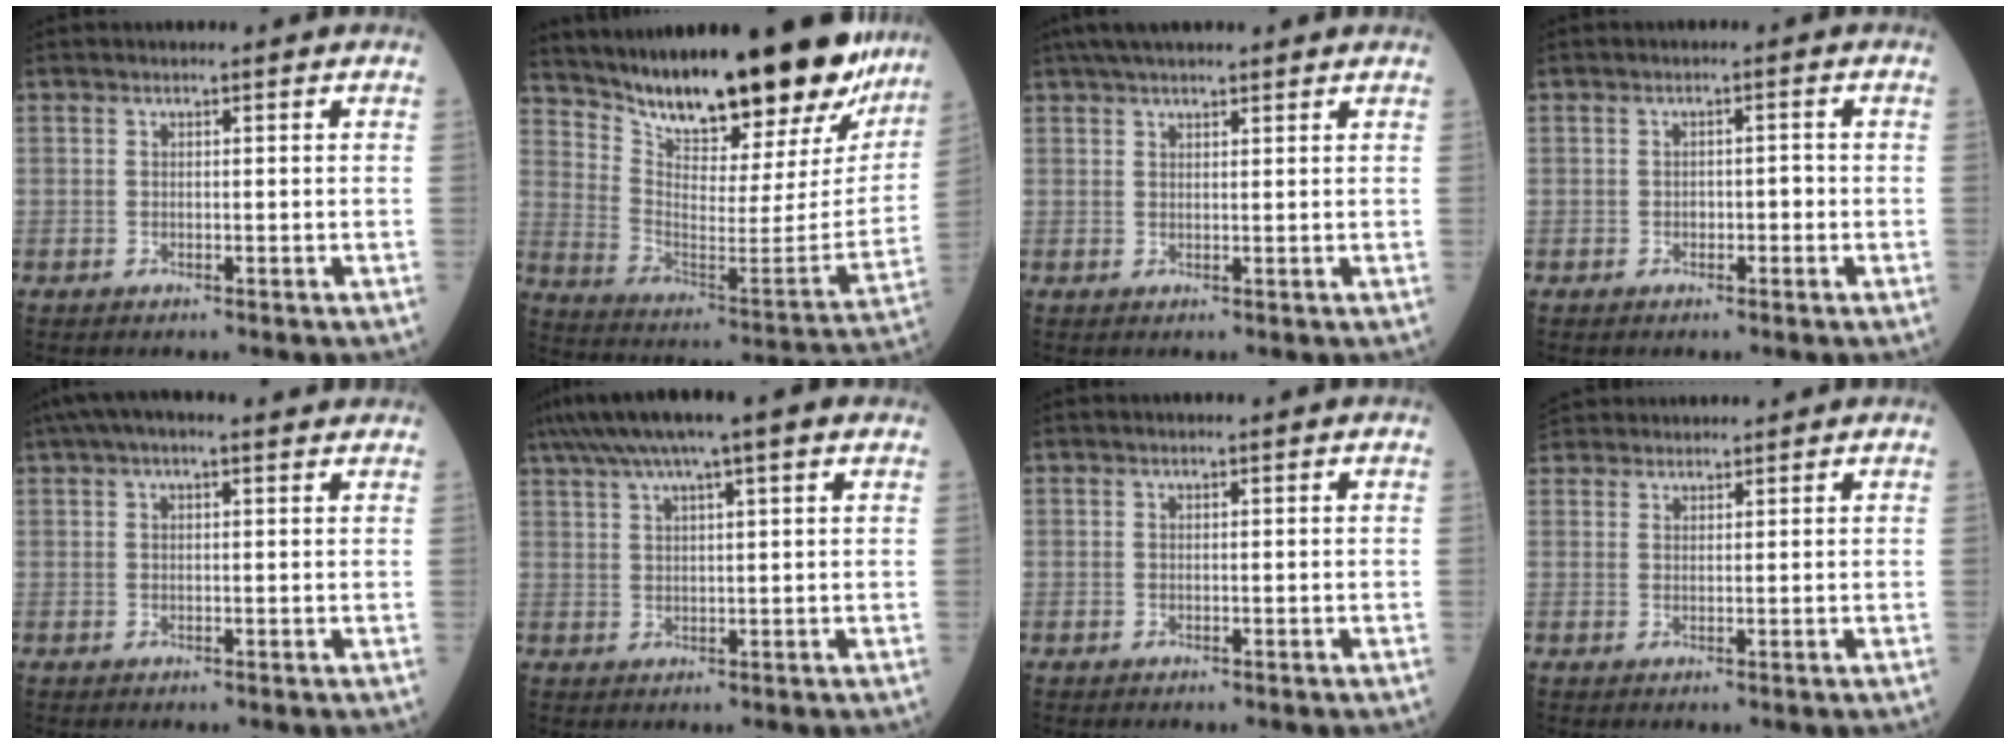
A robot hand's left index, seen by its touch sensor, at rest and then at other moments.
{"total": 28.8, "force": [24.4, 6.4, 13.8], "torque": [-0.230, -0.071, 0.342]}
{"total": 8.5, "force": [7.1, 1.2, 4.5], "torque": [-0.073, 0.042, 0.106]}
{"total": 1.6, "force": [-0.4, 0.9, 1.2], "torque": [-0.015, 0.009, -0.006]}
{"total": 9.2, "force": [7.0, 2.1, 5.5], "torque": [-0.096, 0.053, 0.101]}
{"total": 11.7, "force": [8.1, 1.1, 8.3], "torque": [-0.146, 0.051, 0.127]}
{"total": 0.6, "force": [0.5, -0.1, 0.3], "torque": [-0.008, 0.008, 0.011]}
{"total": 6.9, "force": [6.6, 1.6, 1.4], "torque": [-0.027, 0.041, 0.115]}